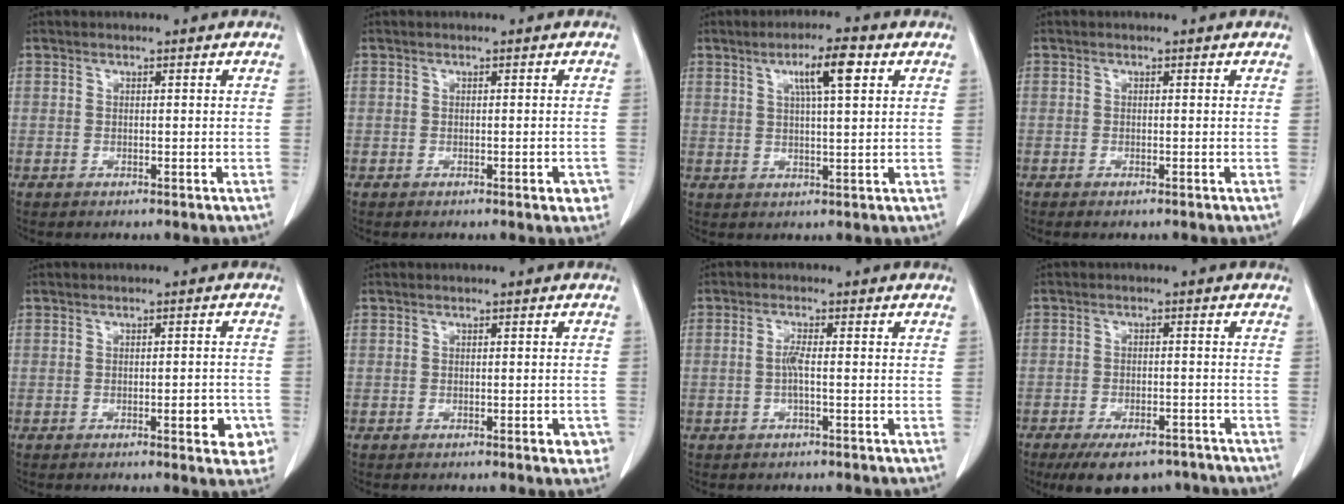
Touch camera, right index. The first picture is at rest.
{"total": 1.8, "force": [-0.9, 0.6, 1.4], "torque": [-0.012, 0.001, -0.010]}
{"total": 6.6, "force": [2.8, 0.6, 6.0], "torque": [-0.105, 0.008, 0.046]}
{"total": 0.6, "force": [-0.4, 0.2, 0.4], "torque": [-0.010, -0.001, -0.006]}
{"total": 4.8, "force": [-1.9, 1.5, 4.1], "torque": [-0.042, -0.001, -0.020]}
{"total": 2.1, "force": [-1.0, 0.7, 1.7], "torque": [-0.013, 0.002, -0.011]}
{"total": 2.0, "force": [-0.3, 0.0, 2.0], "torque": [-0.038, 0.003, -0.006]}
{"total": 10.7, "force": [-8.6, 4.2, 4.6], "torque": [-0.064, -0.004, -0.121]}